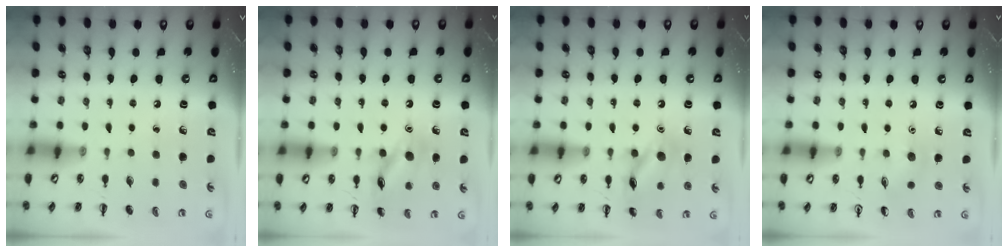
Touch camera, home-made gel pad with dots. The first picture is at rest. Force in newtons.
{"total": 12.7, "press": 12.7, "slide": 0.7}
{"total": 12.8, "press": 12.8, "slide": 0.7}
{"total": 6.0, "press": 5.8, "slide": 1.3}